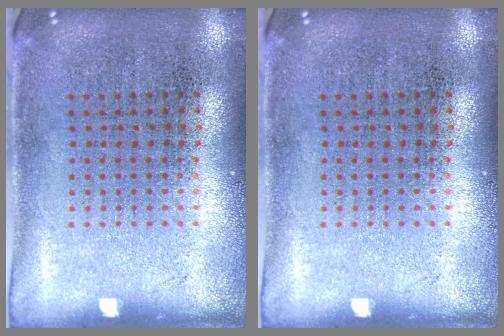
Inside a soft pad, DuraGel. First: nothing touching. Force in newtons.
{"total": 0.0}